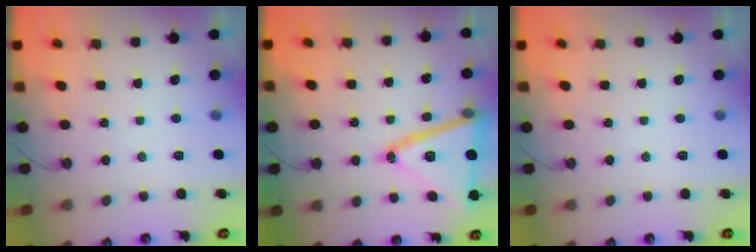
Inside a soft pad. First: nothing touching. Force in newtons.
{"total": 21.7, "press": 21.5, "slide": 3.3}
{"total": 0.0}